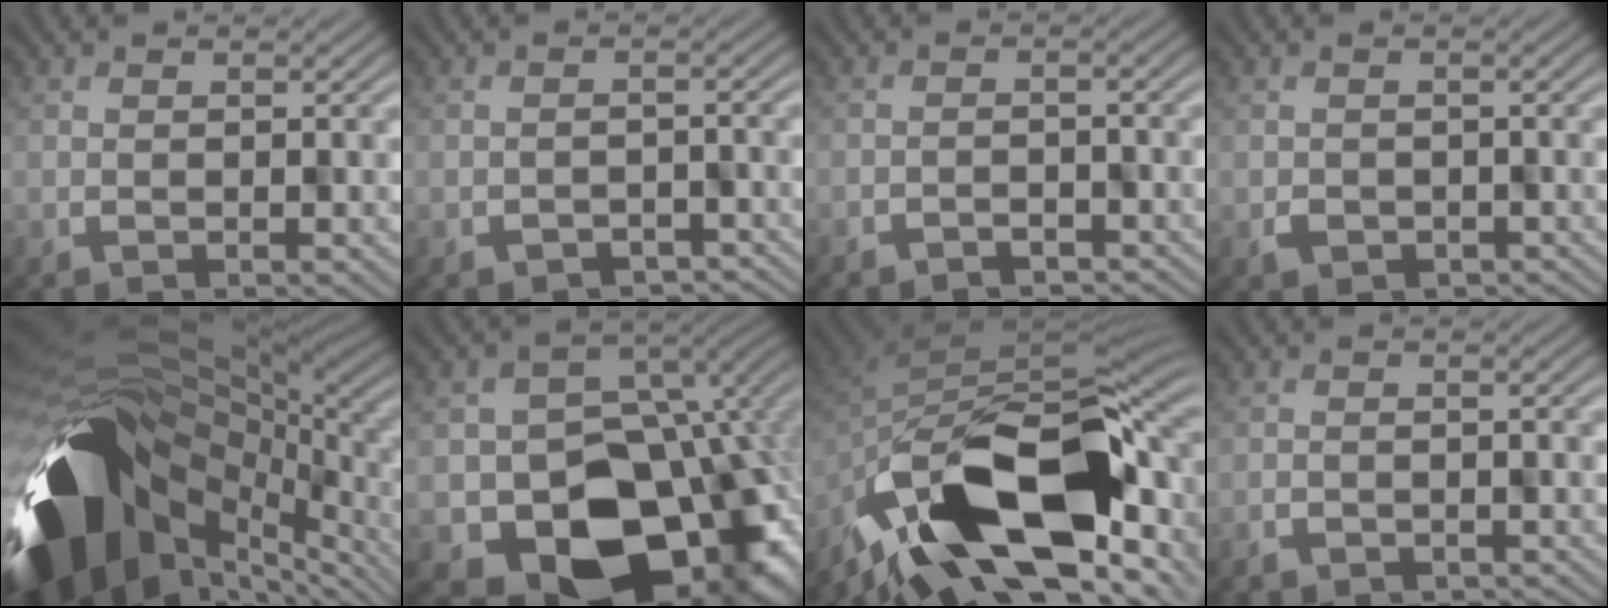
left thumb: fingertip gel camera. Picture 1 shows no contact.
{"total": 2.6, "force": [-2.4, 1.0, 0.4], "torque": [-0.006, -0.007, -0.025]}
{"total": 2.2, "force": [-2.2, 0.4, 0.0], "torque": [-0.006, -0.006, -0.028]}
{"total": 1.6, "force": [-0.6, 1.4, -0.3], "torque": [0.001, -0.011, -0.002]}
{"total": 17.3, "force": [-3.7, 11.5, 12.4], "torque": [-0.278, -0.059, -0.034]}
{"total": 18.3, "force": [-5.9, 14.4, 9.6], "torque": [-0.136, -0.054, -0.056]}
{"total": 16.2, "force": [-8.1, 8.2, 11.5], "torque": [-0.218, -0.032, -0.124]}
{"total": 1.9, "force": [-1.8, 0.5, -0.1], "torque": [-0.005, -0.007, -0.024]}